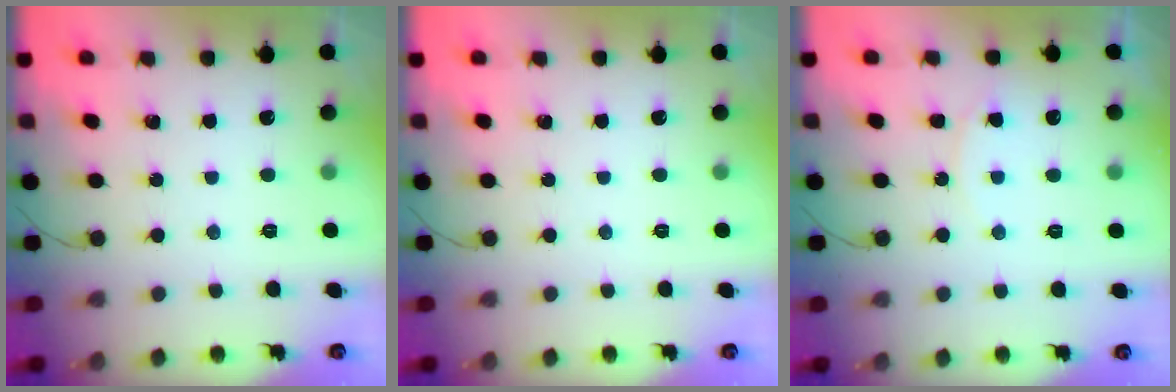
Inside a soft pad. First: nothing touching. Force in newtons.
{"total": 0.0}
{"total": 5.8, "press": 5.8, "slide": 0.6}